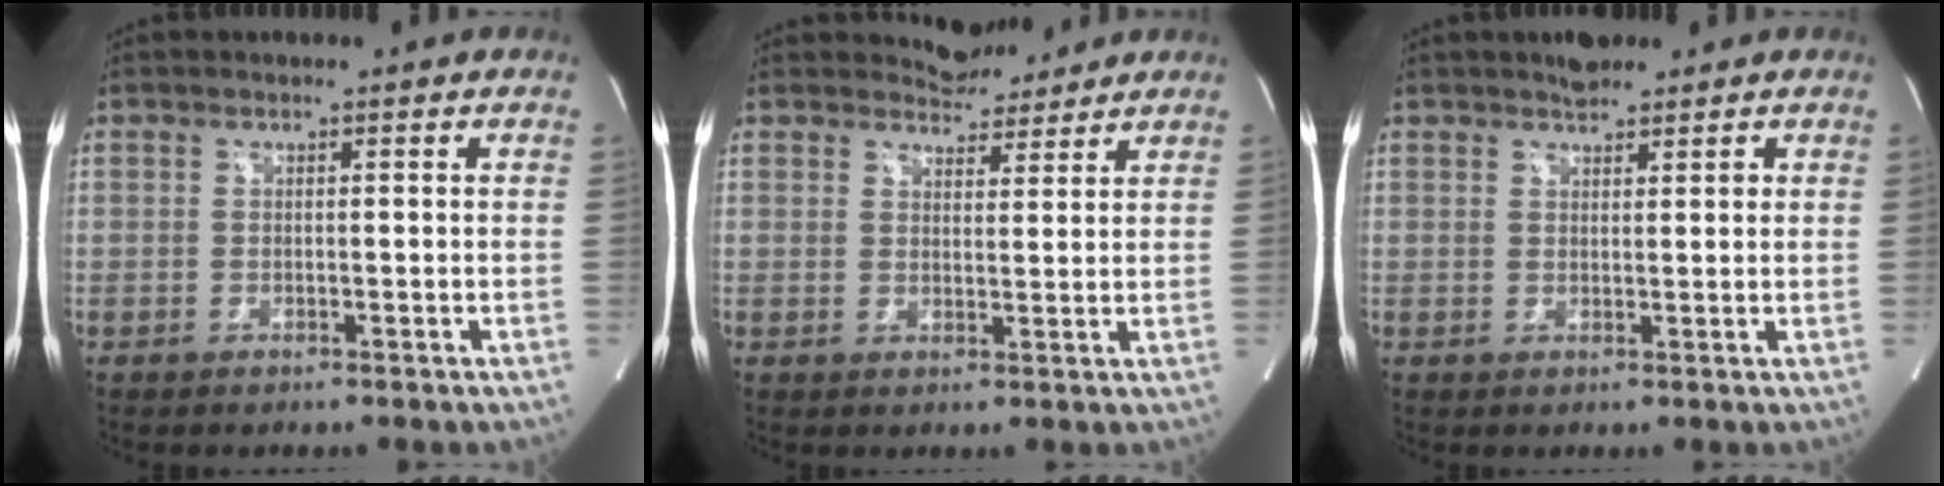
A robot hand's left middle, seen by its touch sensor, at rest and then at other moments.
{"total": 4.0, "force": [3.8, 1.1, -0.2], "torque": [-0.002, -0.001, 0.057]}
{"total": 2.7, "force": [2.3, 1.2, 0.9], "torque": [-0.016, 0.007, 0.035]}